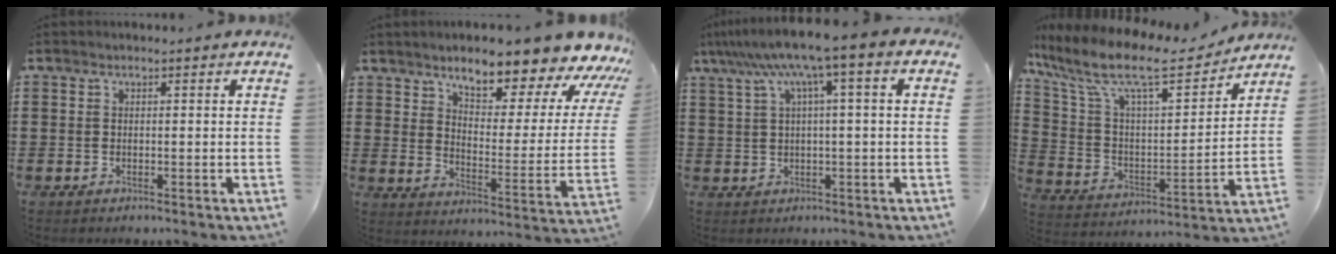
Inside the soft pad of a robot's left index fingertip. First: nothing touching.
{"total": 9.1, "force": [8.2, 1.4, 3.6], "torque": [-0.066, -0.071, 0.134]}
{"total": 8.0, "force": [2.7, 0.2, 7.5], "torque": [-0.155, -0.010, 0.040]}
{"total": 12.6, "force": [9.7, 2.8, 7.6], "torque": [-0.190, -0.055, 0.162]}